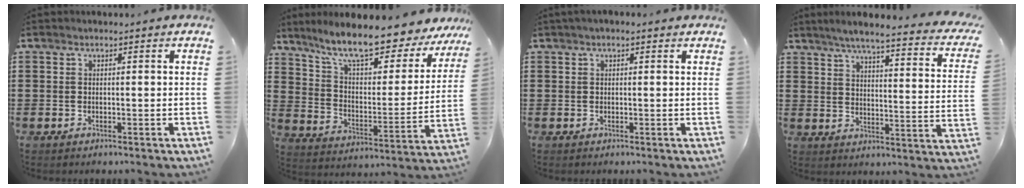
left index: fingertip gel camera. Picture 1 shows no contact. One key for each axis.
{"total": 11.5, "fx": 9.8, "fy": 1.2, "fz": 5.9, "tx": -0.136, "ty": -0.065, "tz": 0.164}
{"total": 0.9, "fx": 0.2, "fy": 0.4, "fz": 0.7, "tx": -0.013, "ty": 0.004, "tz": 0.002}
{"total": 5.2, "fx": 4.1, "fy": -0.3, "fz": 3.1, "tx": -0.080, "ty": -0.031, "tz": 0.063}